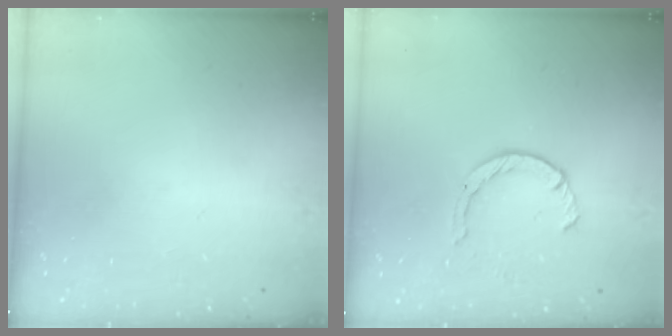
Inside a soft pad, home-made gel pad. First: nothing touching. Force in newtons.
{"total": 2.4, "press": 2.4, "slide": 0.2}